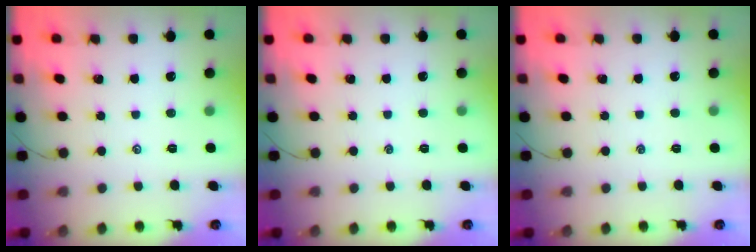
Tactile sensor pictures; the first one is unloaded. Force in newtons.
{"total": 0.0}
{"total": 0.0}